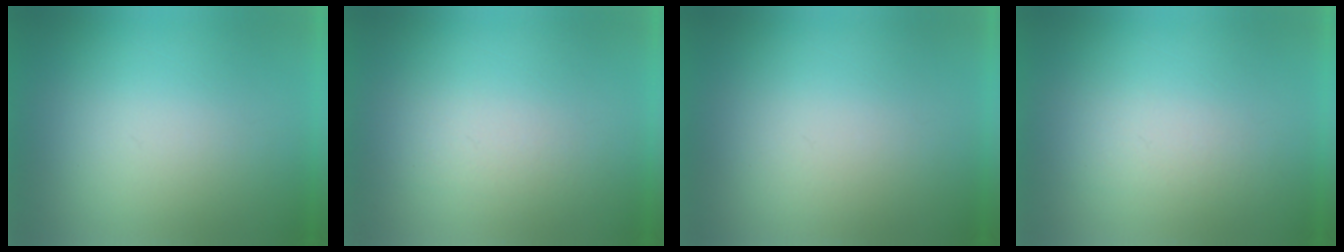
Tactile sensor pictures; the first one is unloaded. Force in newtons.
{"total": 1.5}
{"total": 1.0}
{"total": 1.4}